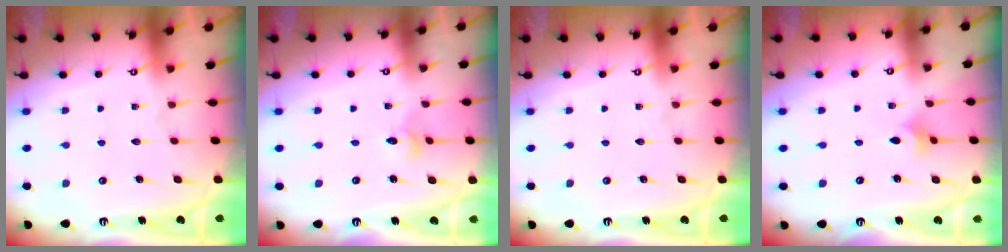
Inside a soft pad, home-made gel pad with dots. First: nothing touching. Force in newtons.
{"total": 2.8, "press": 2.8, "slide": 0.3}
{"total": 0.0}
{"total": 2.4, "press": 2.4, "slide": 0.5}